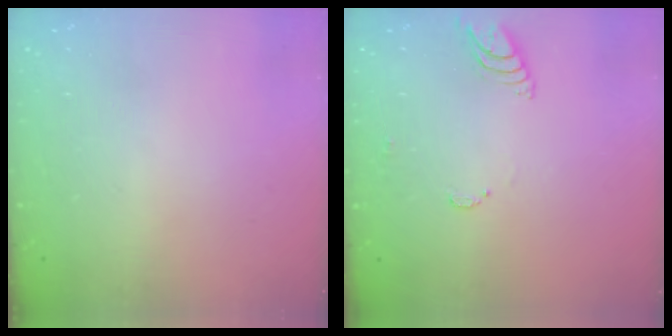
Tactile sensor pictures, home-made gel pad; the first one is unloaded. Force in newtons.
{"total": 7.2, "press": 7.2, "slide": 0.6}